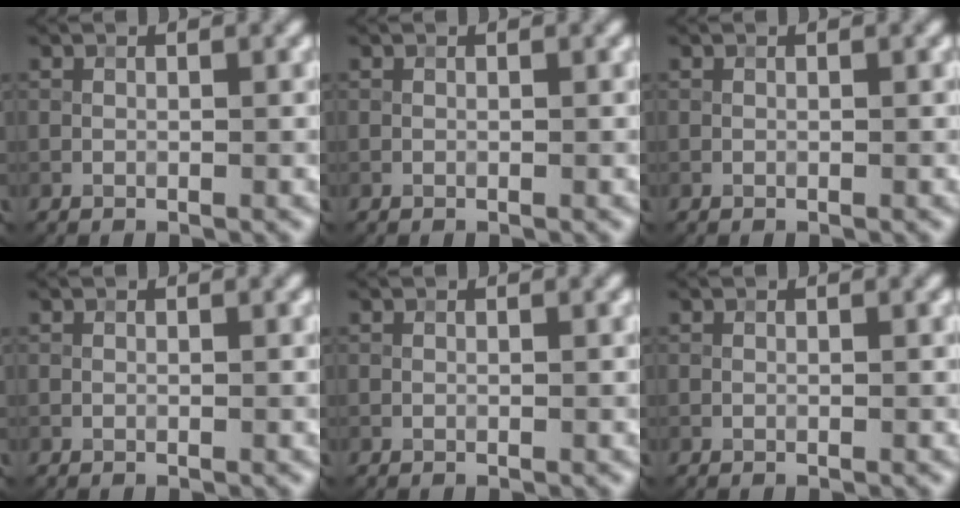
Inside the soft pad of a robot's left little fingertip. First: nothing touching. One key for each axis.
{"total": 0.0}
{"total": 0.0}
{"total": 0.0}
{"total": 0.0}
{"total": 0.0}